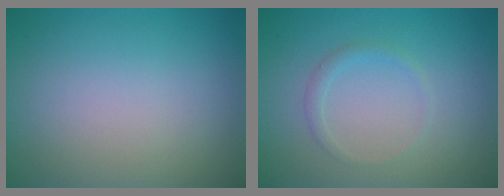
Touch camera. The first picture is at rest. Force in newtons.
{"total": 1.1, "press": 1.1, "slide": 0.1}